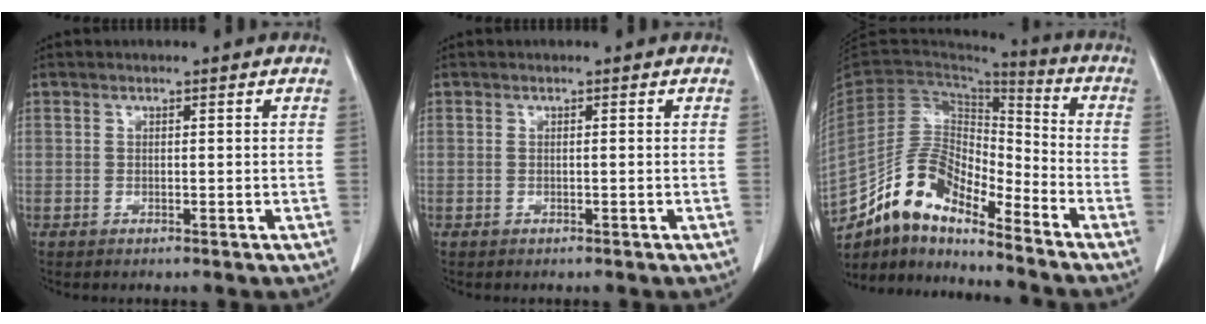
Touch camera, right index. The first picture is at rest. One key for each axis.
{"total": 0.0}
{"total": 12.2, "fx": -10.3, "fy": 3.7, "fz": 5.4, "tx": -0.100, "ty": 0.044, "tz": -0.190}